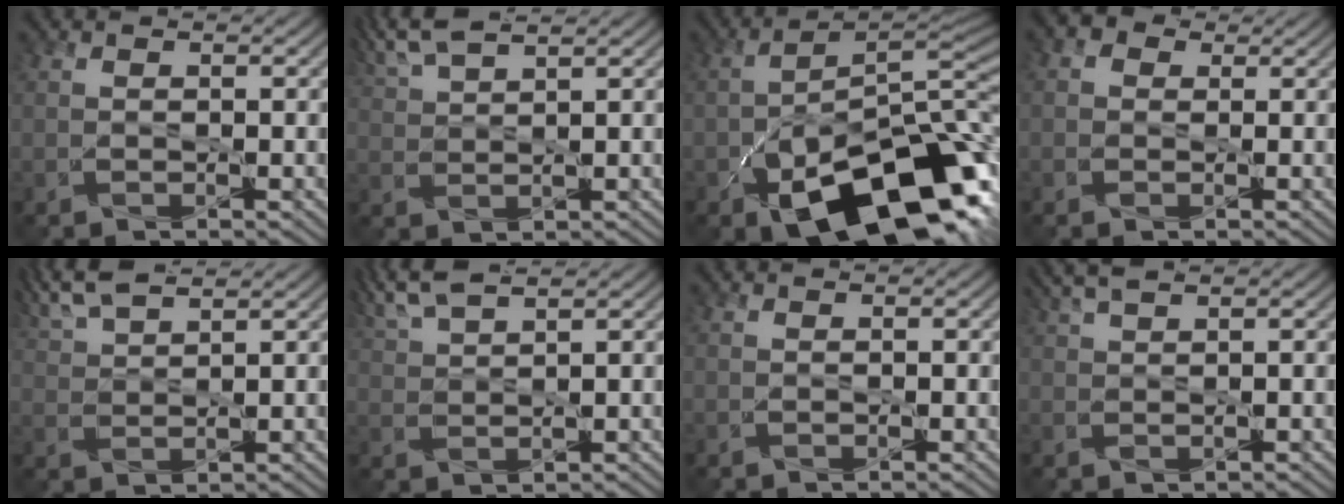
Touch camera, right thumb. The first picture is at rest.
{"total": 6.2, "force": [4.8, 1.2, 3.7], "torque": [-0.084, 0.023, 0.087]}
{"total": 17.3, "force": [-8.5, 8.6, 12.3], "torque": [-0.182, -0.032, -0.136]}
{"total": 2.1, "force": [0.2, 1.9, 0.7], "torque": [-0.007, 0.001, -0.006]}
{"total": 6.9, "force": [5.6, 1.5, 3.8], "torque": [-0.094, 0.021, 0.101]}
{"total": 6.4, "force": [5.0, 1.3, 3.8], "torque": [-0.087, 0.023, 0.089]}
{"total": 0.0}
{"total": 3.0, "force": [2.2, 0.5, 2.0], "torque": [-0.052, 0.014, 0.048]}